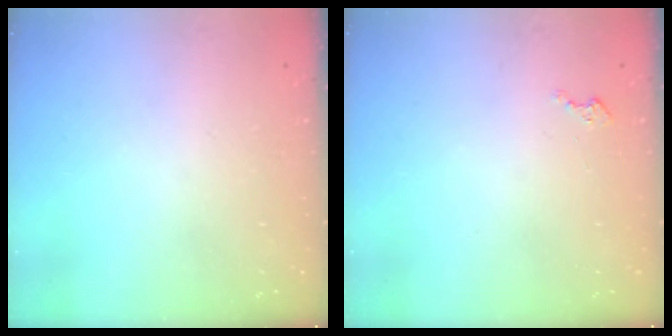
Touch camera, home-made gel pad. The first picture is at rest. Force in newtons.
{"total": 1.6, "press": 1.5, "slide": 0.2}